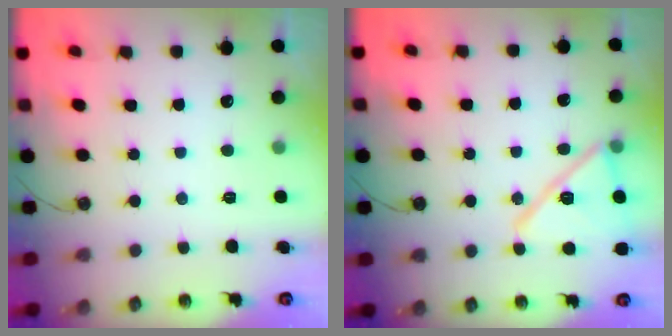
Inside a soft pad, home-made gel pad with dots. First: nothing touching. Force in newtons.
{"total": 16.1, "press": 16.0, "slide": 2.4}